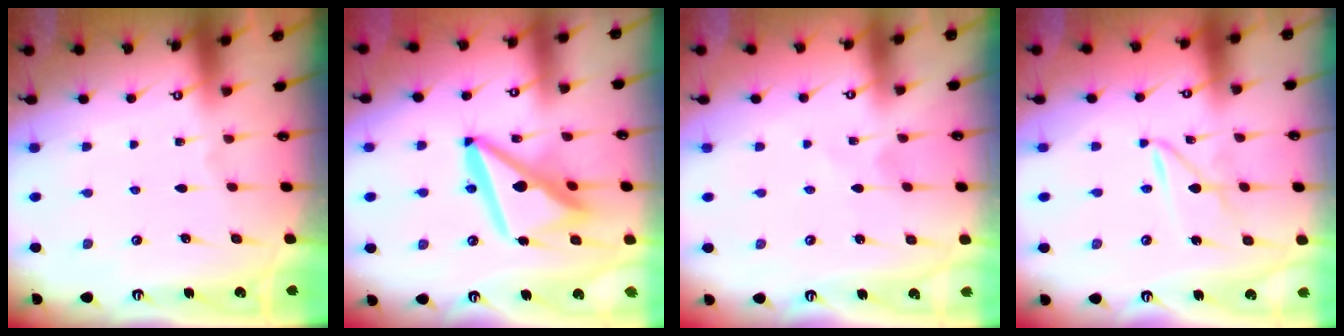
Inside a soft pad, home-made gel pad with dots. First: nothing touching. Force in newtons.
{"total": 15.8, "press": 15.6, "slide": 1.8}
{"total": 0.7, "press": 0.7, "slide": 0.1}
{"total": 3.1, "press": 3.1, "slide": 0.3}